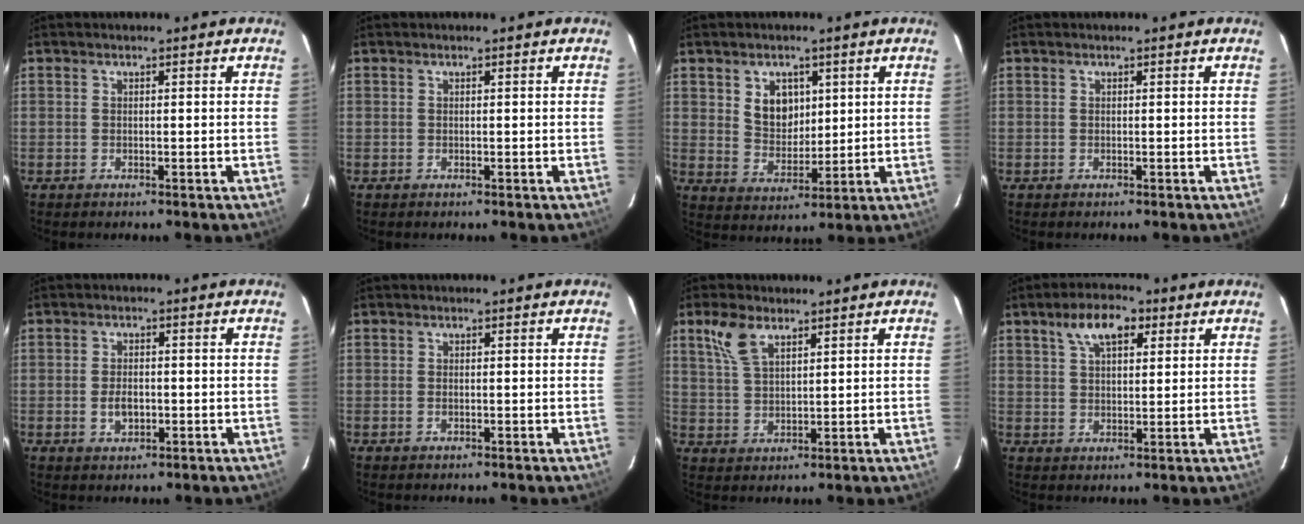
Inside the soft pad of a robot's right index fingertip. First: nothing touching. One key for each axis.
{"total": 0.0}
{"total": 7.1, "fx": 2.6, "fy": 5.3, "fz": 3.9, "tx": -0.063, "ty": 0.004, "tz": 0.059}
{"total": 0.0}
{"total": 3.6, "fx": -0.8, "fy": 2.3, "fz": 2.7, "tx": -0.050, "ty": -0.001, "tz": -0.012}
{"total": 0.7, "fx": 0.0, "fy": 0.5, "fz": 0.6, "tx": -0.011, "ty": 0.000, "tz": -0.001}
{"total": 6.6, "fx": 4.0, "fy": 3.2, "fz": 4.2, "tx": -0.090, "ty": 0.013, "tz": 0.082}
{"total": 7.6, "fx": 3.9, "fy": 3.7, "fz": 5.4, "tx": -0.099, "ty": 0.022, "tz": 0.067}